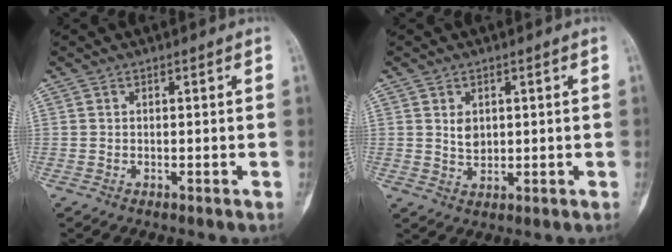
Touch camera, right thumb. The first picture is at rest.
{"total": 3.2, "force": [0.9, 2.4, 2.0], "torque": [-0.023, -0.007, 0.021]}